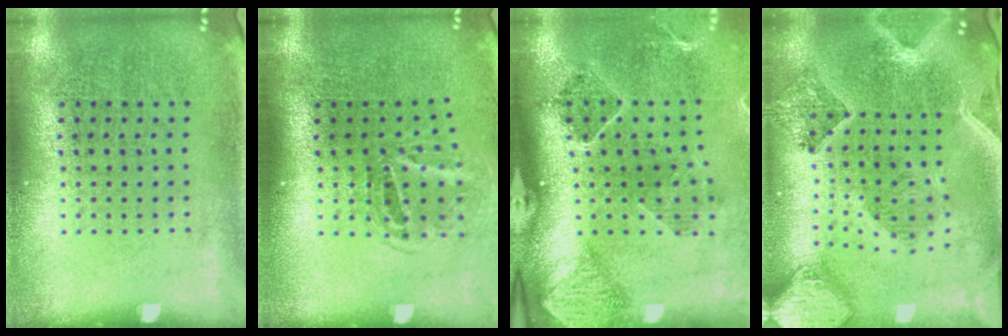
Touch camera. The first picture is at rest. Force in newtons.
{"total": 1.7, "press": 1.1, "slide": 1.3}
{"total": 1.7, "press": 1.6, "slide": 0.4}
{"total": 2.3, "press": 2.1, "slide": 1.0}